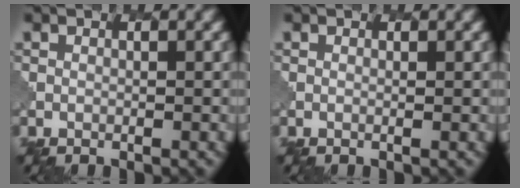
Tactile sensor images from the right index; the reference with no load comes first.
{"total": 0.5, "force": [0.3, 0.1, 0.4], "torque": [-0.006, -0.002, -0.001]}